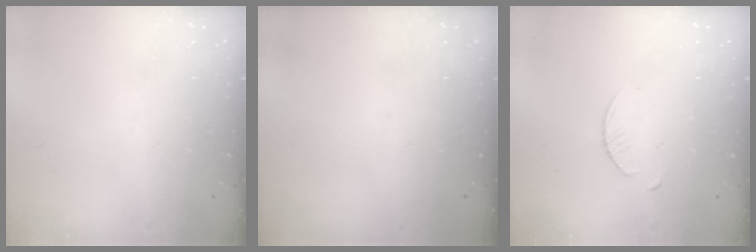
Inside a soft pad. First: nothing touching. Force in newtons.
{"total": 0.0}
{"total": 3.8, "press": 3.7, "slide": 0.5}